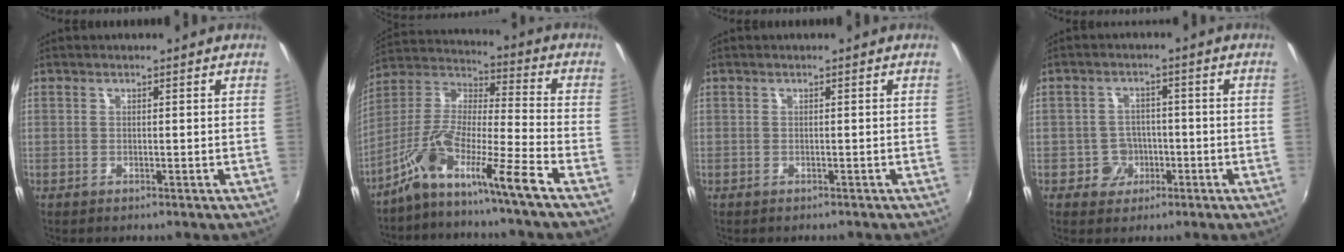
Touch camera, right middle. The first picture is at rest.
{"total": 12.0, "force": [-8.3, -1.2, 8.6], "torque": [-0.158, -0.008, -0.165]}
{"total": 0.7, "force": [-0.6, 0.3, 0.1], "torque": [-0.004, -0.002, -0.008]}
{"total": 4.6, "force": [-1.9, 4.2, 0.5], "torque": [-0.014, 0.016, -0.025]}